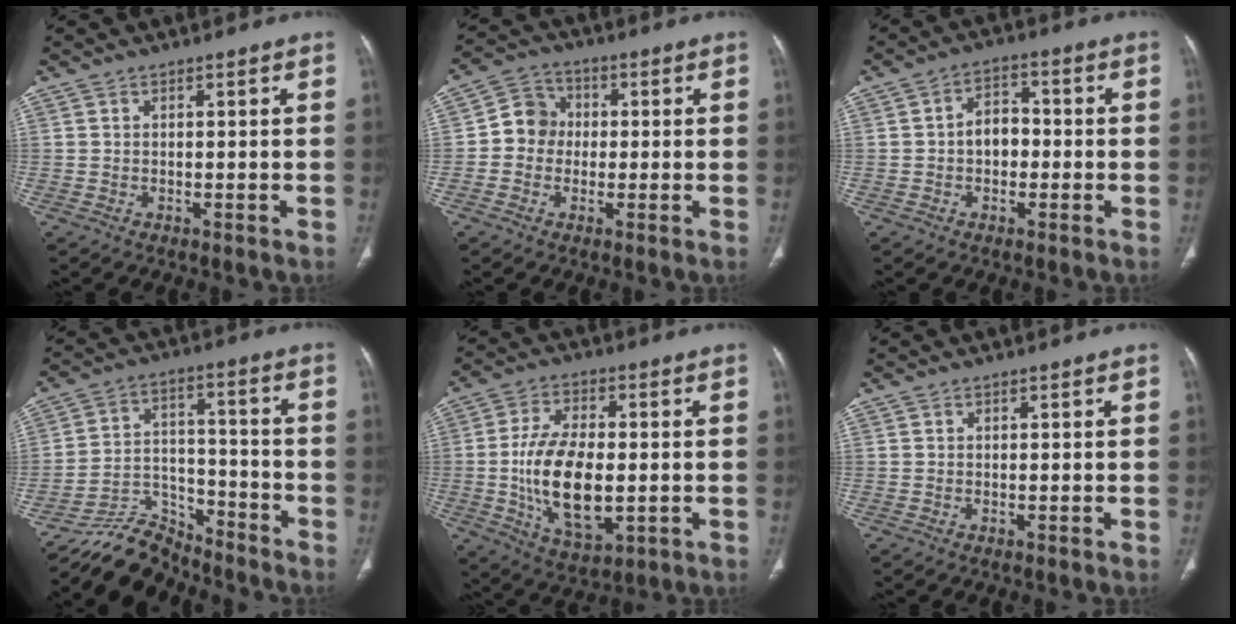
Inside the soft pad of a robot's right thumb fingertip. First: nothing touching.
{"total": 6.7, "force": [-0.3, 6.2, 2.6], "torque": [-0.016, 0.018, -0.021]}
{"total": 5.5, "force": [-0.7, 4.1, 3.7], "torque": [-0.040, 0.021, -0.021]}
{"total": 9.7, "force": [-9.2, 3.0, -0.6], "torque": [0.021, 0.091, -0.168]}
{"total": 15.7, "force": [-1.8, 8.1, 13.3], "torque": [-0.234, -0.006, -0.022]}
{"total": 0.0}